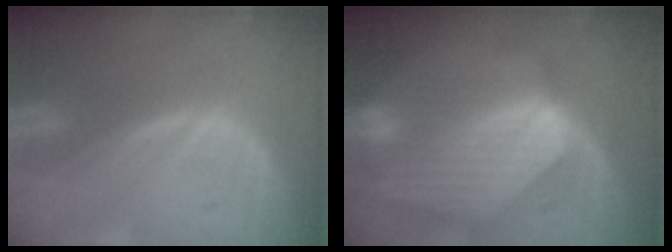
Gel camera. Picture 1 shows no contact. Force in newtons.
{"total": 9.2, "press": 8.1, "slide": 4.4}